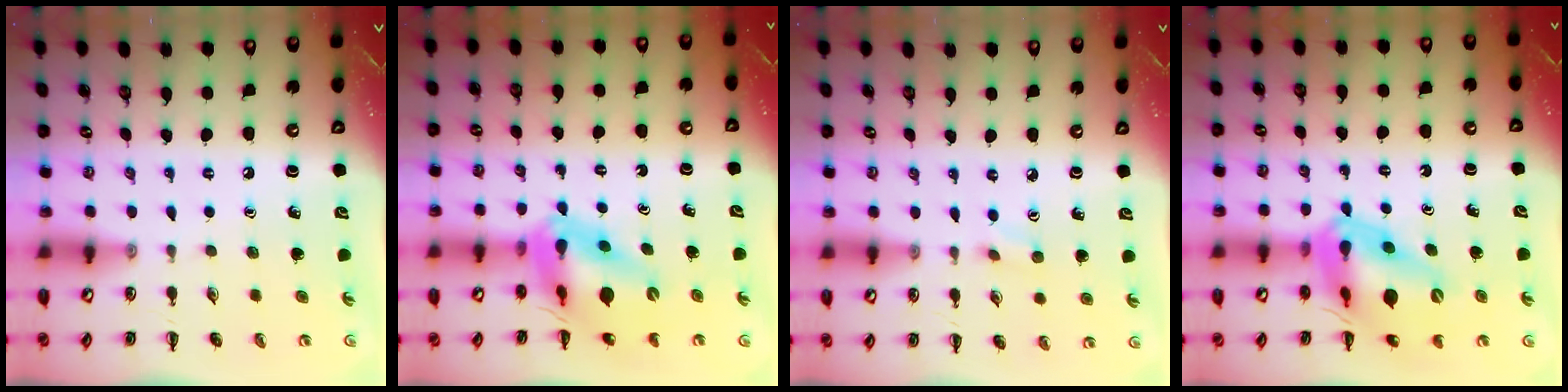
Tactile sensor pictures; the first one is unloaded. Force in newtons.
{"total": 13.4, "press": 12.8, "slide": 4.0}
{"total": 2.3, "press": 2.2, "slide": 0.8}
{"total": 17.3, "press": 16.9, "slide": 3.8}